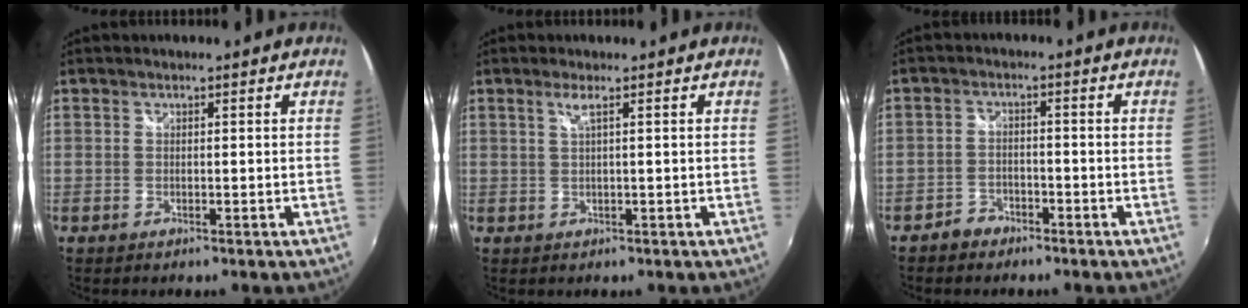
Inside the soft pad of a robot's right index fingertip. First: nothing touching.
{"total": 1.6, "force": [0.8, -0.4, 1.3], "torque": [-0.025, -0.002, 0.015]}
{"total": 3.5, "force": [-2.8, 2.1, 0.4], "torque": [-0.018, 0.008, -0.052]}